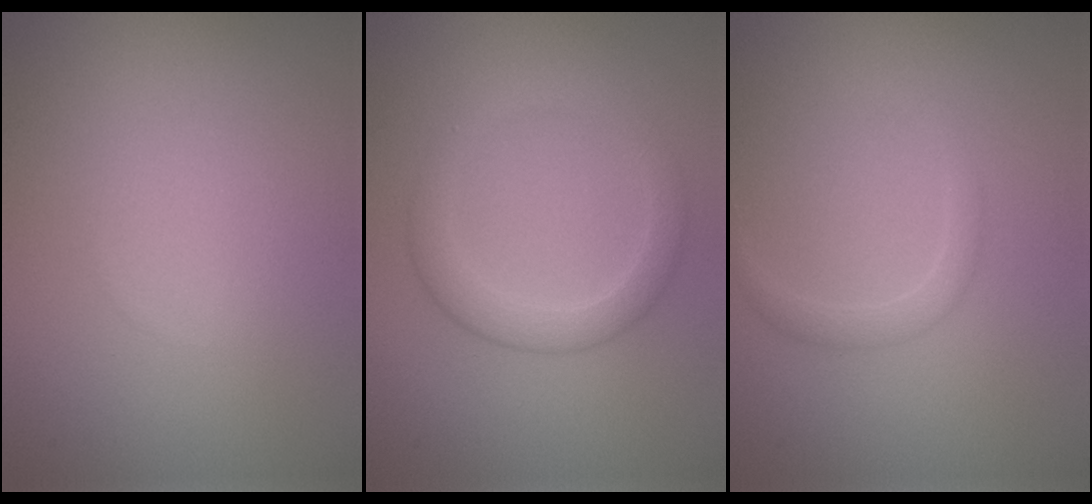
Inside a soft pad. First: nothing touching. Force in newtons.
{"total": 2.8, "press": 2.8, "slide": 0.2}
{"total": 1.4, "press": 1.4, "slide": 0.1}